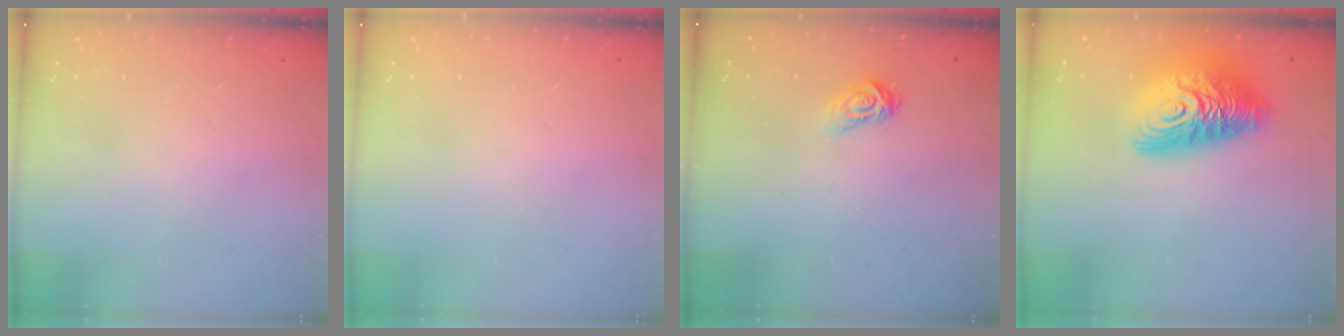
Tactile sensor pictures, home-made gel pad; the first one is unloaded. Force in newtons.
{"total": 0.0}
{"total": 3.9, "press": 3.9, "slide": 0.4}
{"total": 16.6, "press": 16.5, "slide": 1.6}